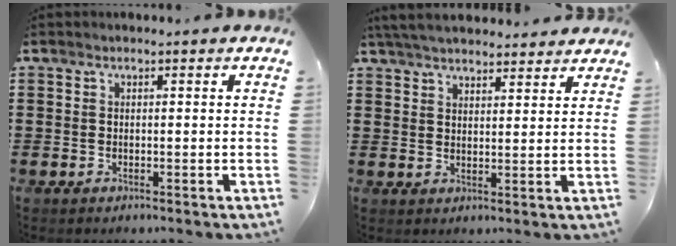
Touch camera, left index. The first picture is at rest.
{"total": 4.7, "force": [4.5, 0.5, 1.2], "torque": [-0.036, -0.011, 0.084]}